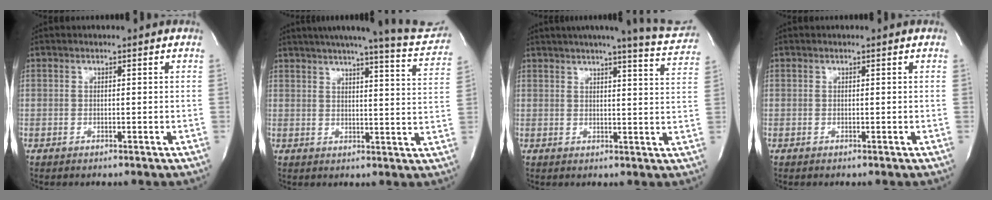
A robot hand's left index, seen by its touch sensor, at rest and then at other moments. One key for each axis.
{"total": 18.8, "fx": 17.0, "fy": 0.7, "fz": 7.9, "tx": -0.108, "ty": -0.036, "tz": 0.198}
{"total": 13.6, "fx": 12.2, "fy": 0.2, "fz": 6.0, "tx": -0.079, "ty": -0.028, "tz": 0.132}
{"total": 0.0}